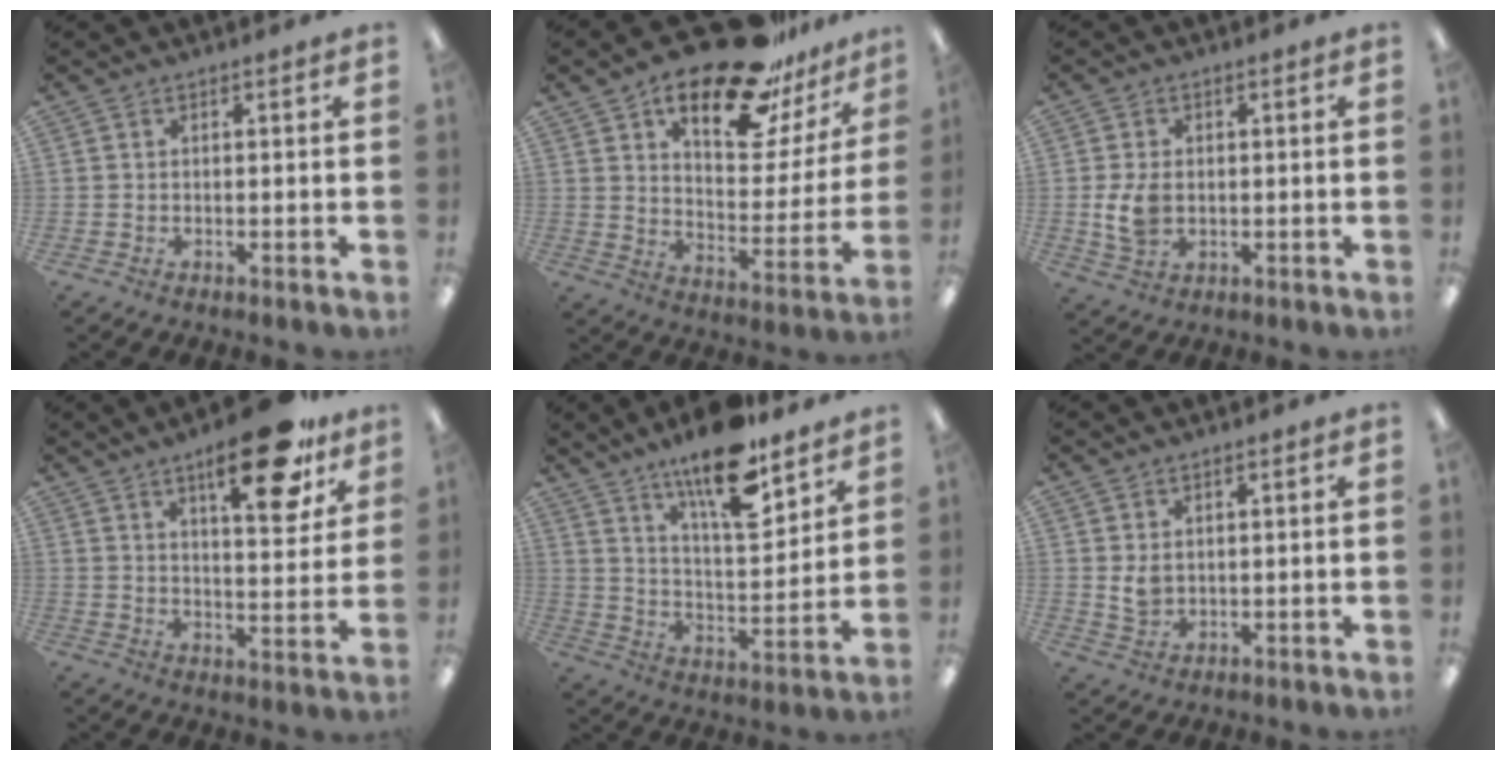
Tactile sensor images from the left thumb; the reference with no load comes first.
{"total": 23.7, "force": [17.0, 9.0, 13.8], "torque": [-0.209, -0.099, 0.286]}
{"total": 6.5, "force": [-0.3, 4.5, 4.7], "torque": [-0.093, 0.000, -0.006]}
{"total": 17.7, "force": [11.5, 5.7, 12.2], "torque": [-0.164, -0.064, 0.180]}
{"total": 16.9, "force": [12.4, 5.1, 10.2], "torque": [-0.165, -0.076, 0.207]}
{"total": 3.6, "force": [1.2, 2.6, 2.1], "torque": [-0.036, -0.001, 0.022]}